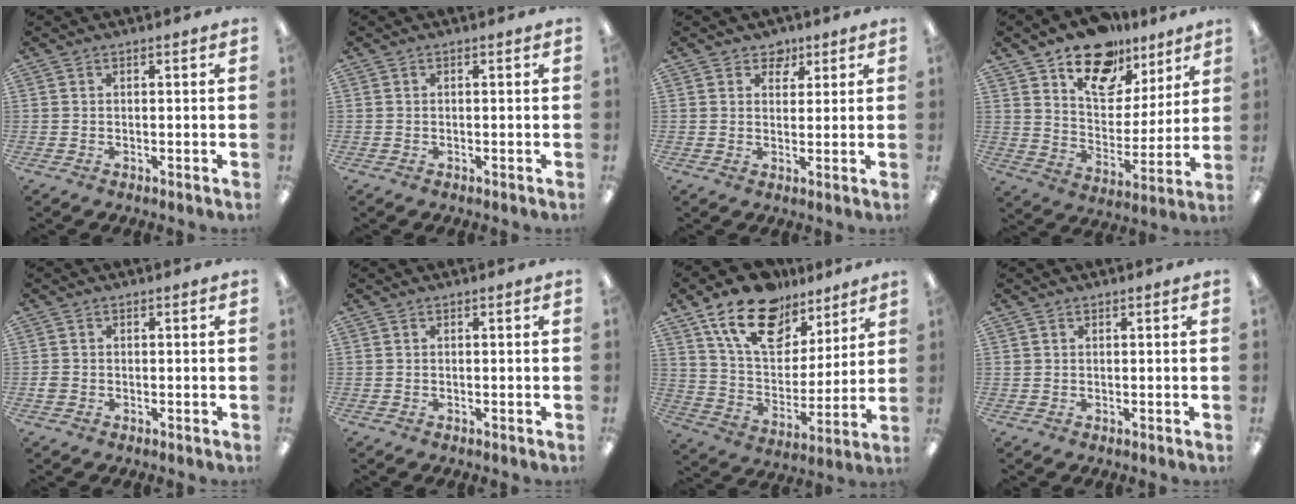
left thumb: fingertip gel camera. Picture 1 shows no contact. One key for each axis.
{"total": 0.0}
{"total": 3.9, "fx": 2.7, "fy": 2.8, "fz": 0.6, "tx": 0.001, "ty": -0.013, "tz": 0.045}
{"total": 16.2, "fx": 11.8, "fy": 8.9, "fz": 6.4, "tx": -0.103, "ty": -0.072, "tz": 0.213}
{"total": 1.3, "fx": -0.3, "fy": 1.1, "fz": 0.6, "tx": -0.009, "ty": 0.003, "tz": -0.006}
{"total": 0.0}
{"total": 18.2, "fx": 12.3, "fy": 10.0, "fz": 8.9, "tx": -0.162, "ty": -0.062, "tz": 0.221}
{"total": 0.6, "fx": 0.4, "fy": 0.4, "fz": 0.1, "tx": -0.002, "ty": 0.001, "tz": 0.008}